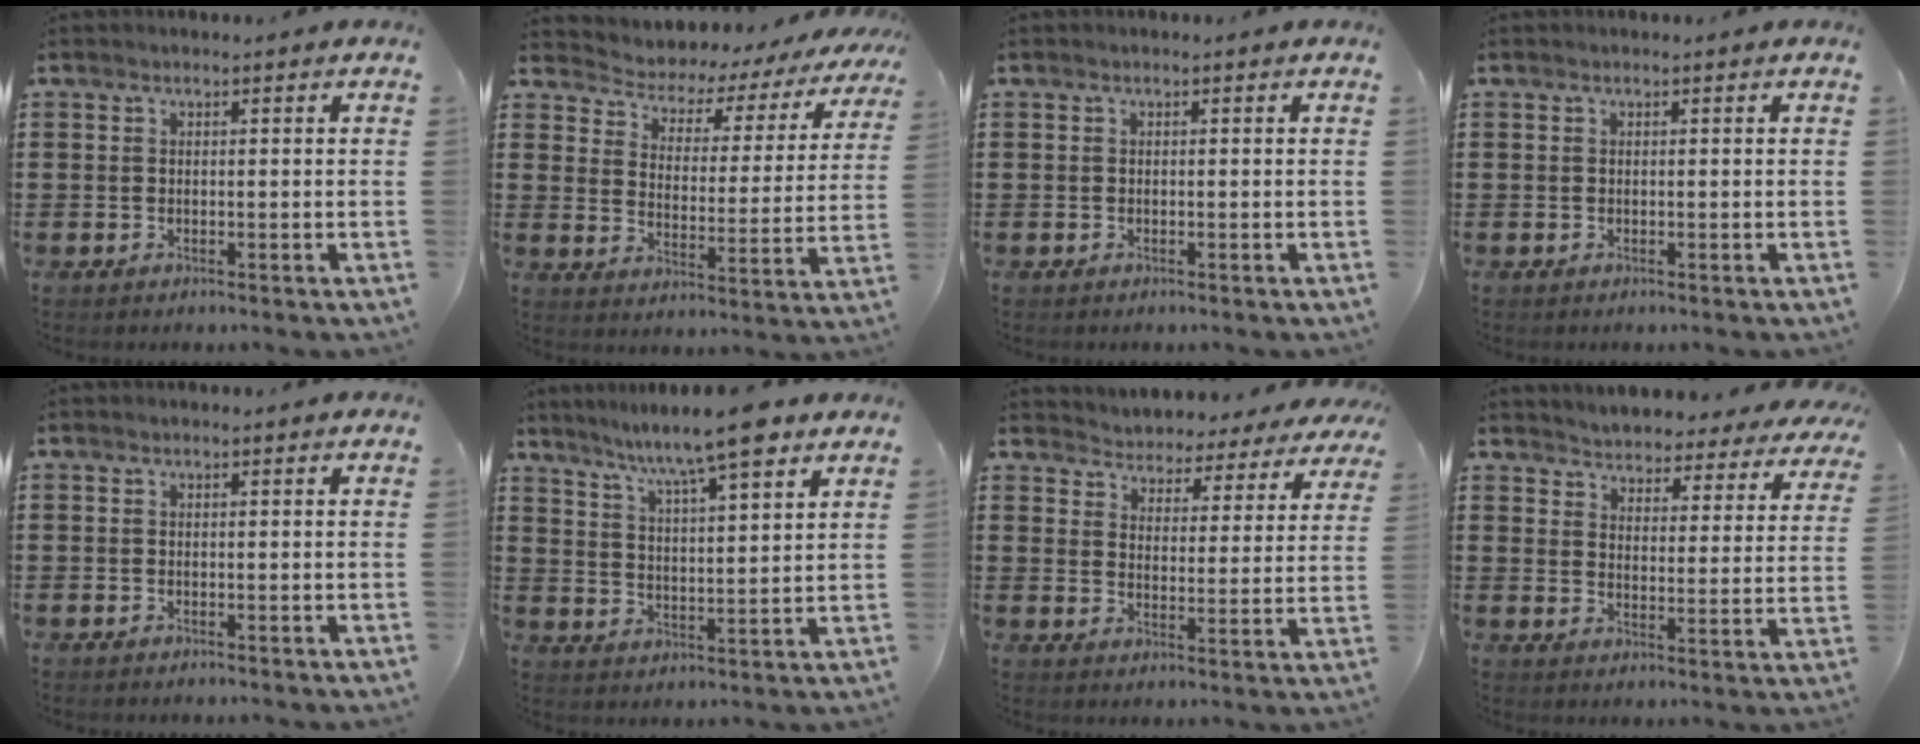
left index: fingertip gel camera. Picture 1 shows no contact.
{"total": 3.2, "force": [3.0, 1.0, 0.3], "torque": [-0.031, -0.032, 0.040]}
{"total": 0.0}
{"total": 0.0}
{"total": 0.0}
{"total": 8.6, "force": [6.9, 1.0, 5.0], "torque": [-0.109, -0.026, 0.118]}
{"total": 3.6, "force": [3.5, 0.2, -0.8], "torque": [-0.011, -0.031, 0.055]}
{"total": 3.9, "force": [3.8, 0.1, -0.8], "torque": [-0.013, -0.037, 0.062]}